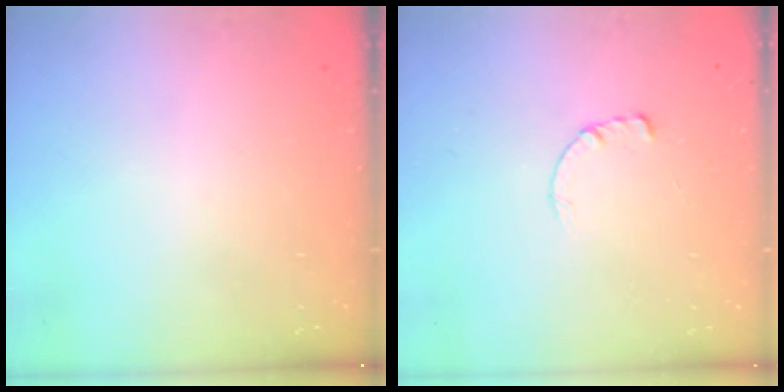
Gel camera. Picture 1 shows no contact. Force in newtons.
{"total": 0.7, "press": 0.6, "slide": 0.2}